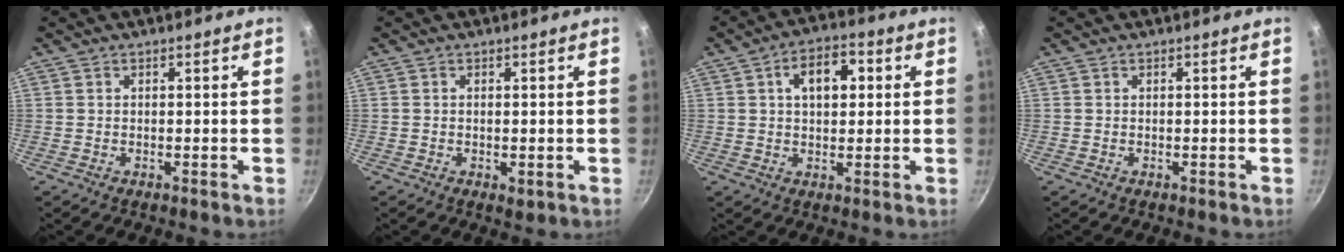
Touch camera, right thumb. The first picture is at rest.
{"total": 1.4, "force": [-0.1, 0.7, 1.2], "torque": [-0.018, -0.006, -0.002]}
{"total": 8.4, "force": [1.9, 5.1, 6.4], "torque": [-0.071, 0.013, 0.024]}
{"total": 0.0}